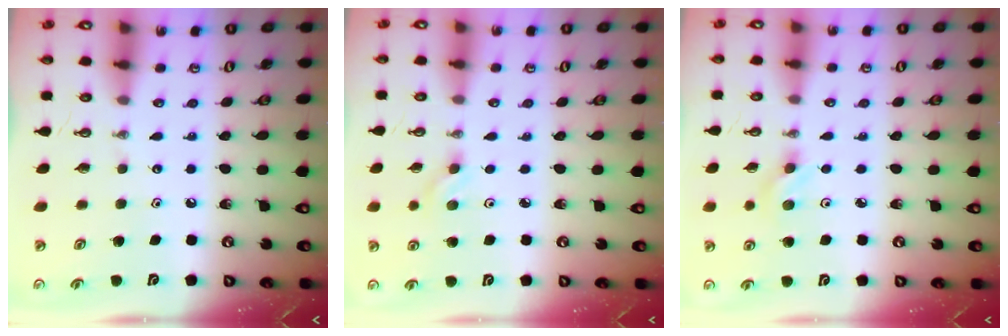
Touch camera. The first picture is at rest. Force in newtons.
{"total": 3.0, "press": 2.6, "slide": 1.5}
{"total": 5.3, "press": 4.6, "slide": 2.6}